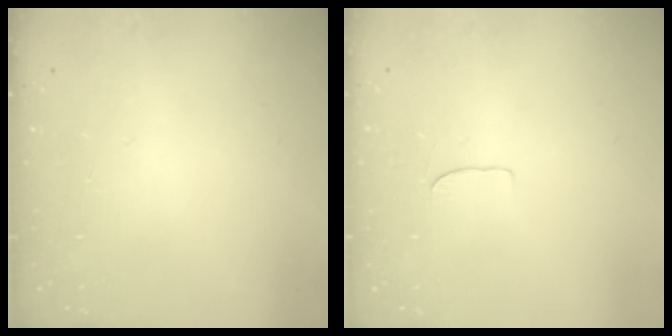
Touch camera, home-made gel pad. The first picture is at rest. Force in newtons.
{"total": 4.9, "press": 4.9, "slide": 0.5}